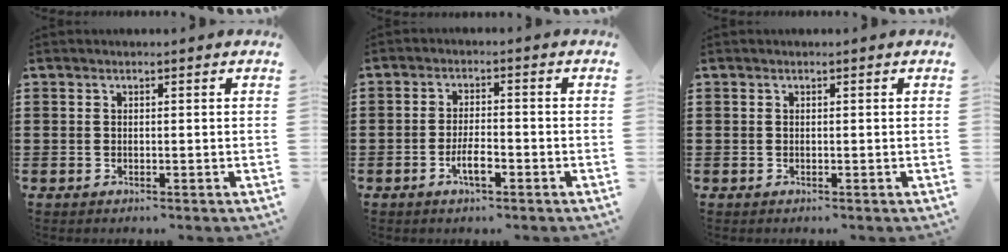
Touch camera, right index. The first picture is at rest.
{"total": 4.2, "force": [-2.0, 1.4, 3.4], "torque": [-0.064, 0.003, -0.037]}
{"total": 0.0}